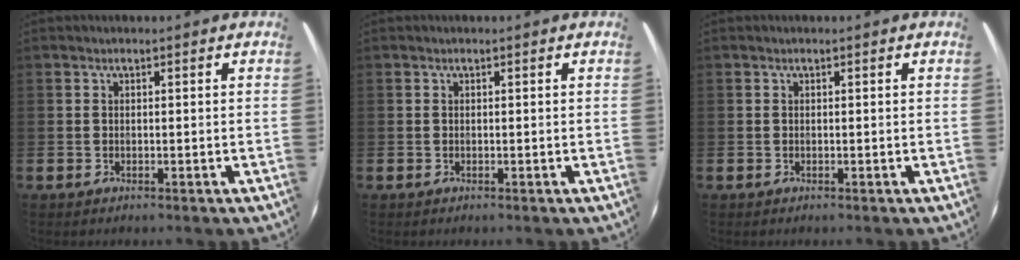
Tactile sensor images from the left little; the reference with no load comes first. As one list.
[{"total": 0.0}, {"total": 0.0}]